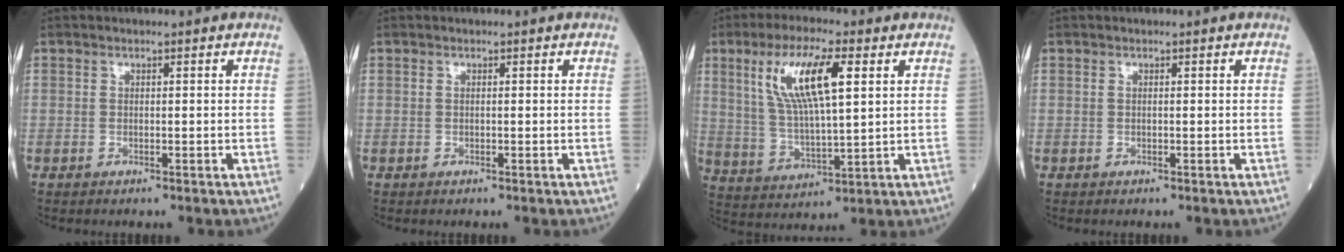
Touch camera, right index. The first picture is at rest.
{"total": 0.0}
{"total": 12.3, "force": [4.6, 2.5, 11.2], "torque": [-0.227, 0.010, 0.093]}
{"total": 0.0}